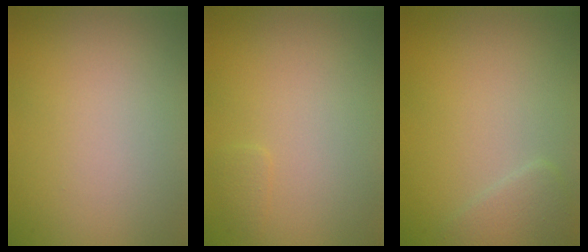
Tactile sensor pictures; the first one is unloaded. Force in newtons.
{"total": 0.6, "press": 0.6, "slide": 0.0}
{"total": 1.8, "press": 1.8, "slide": 0.1}